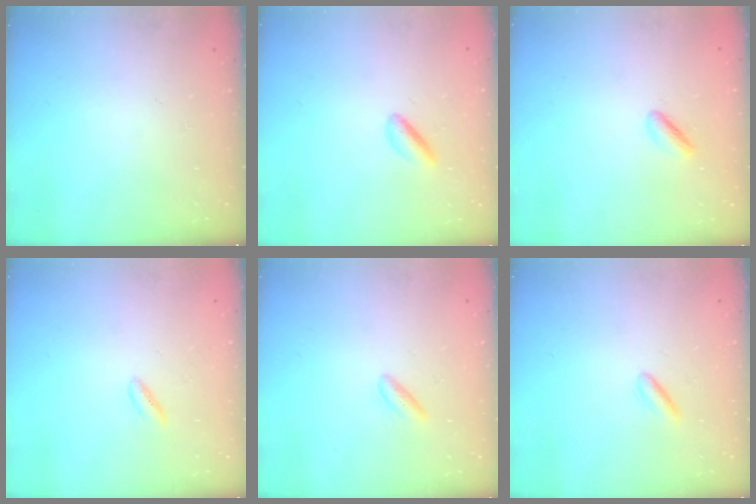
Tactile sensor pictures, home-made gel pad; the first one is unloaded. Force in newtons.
{"total": 2.5, "press": 2.3, "slide": 0.9}
{"total": 1.9, "press": 1.6, "slide": 0.9}
{"total": 1.8, "press": 1.6, "slide": 0.8}
{"total": 2.0, "press": 1.7, "slide": 1.2}
{"total": 1.9, "press": 1.7, "slide": 0.9}